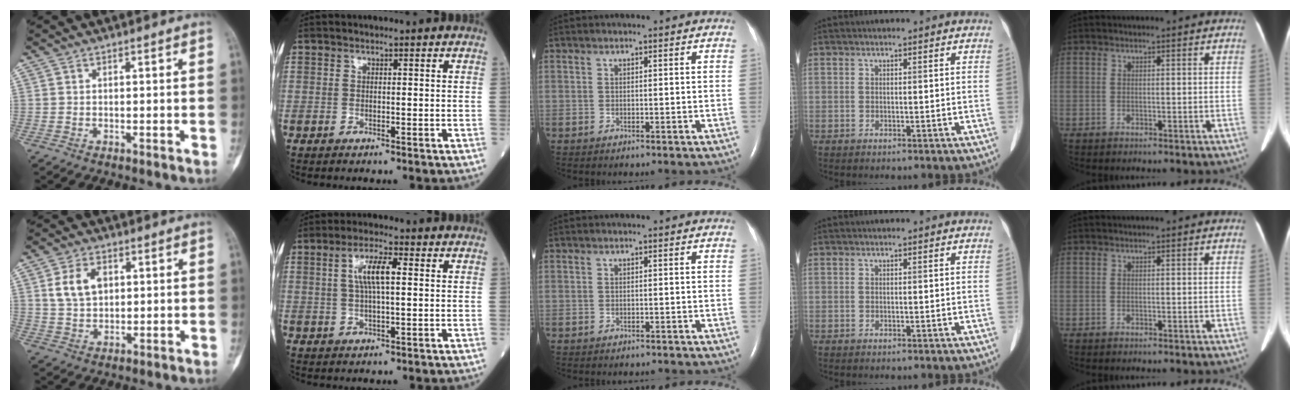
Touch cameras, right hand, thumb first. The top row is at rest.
{"thumb": {"total": 7.1, "force": [2.0, 4.9, 4.7], "torque": [-0.076, -0.003, 0.040]}, "index": {"total": 6.1, "force": [1.2, 1.2, 5.8], "torque": [-0.115, 0.012, 0.024]}, "middle": {"total": 2.8, "force": [-2.5, 0.8, 0.9], "torque": [-0.017, -0.005, -0.025]}}